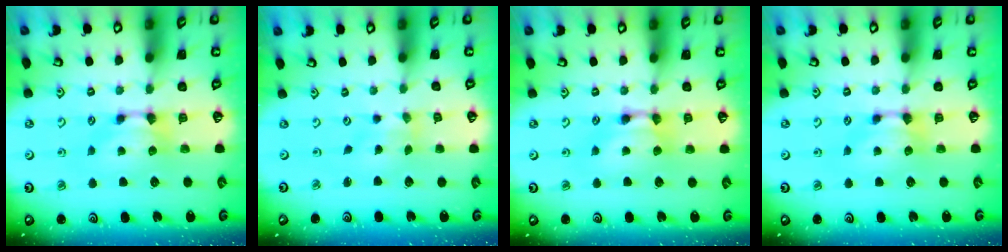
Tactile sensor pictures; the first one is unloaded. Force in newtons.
{"total": 1.9, "press": 1.6, "slide": 0.9}
{"total": 2.0, "press": 2.0, "slide": 0.1}
{"total": 0.0}